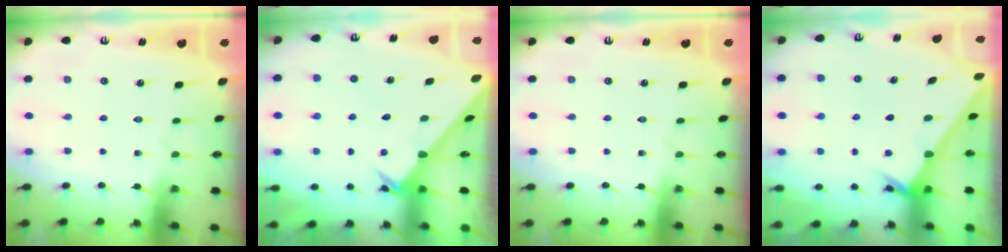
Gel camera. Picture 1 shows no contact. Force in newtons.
{"total": 2.5, "press": 2.5, "slide": 0.2}
{"total": 0.0}
{"total": 2.3, "press": 2.2, "slide": 0.2}